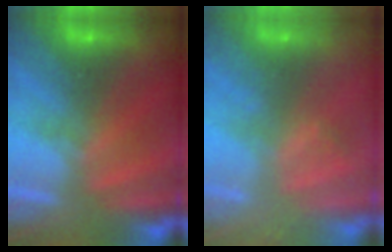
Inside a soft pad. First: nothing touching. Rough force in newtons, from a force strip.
{"total": 2.1}